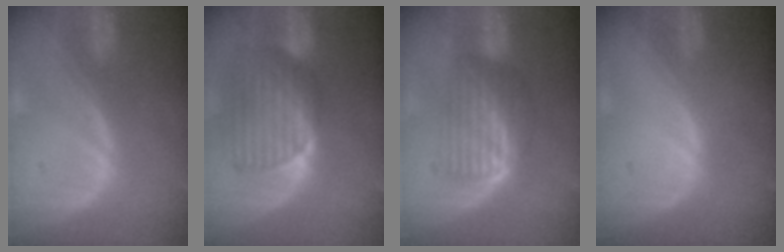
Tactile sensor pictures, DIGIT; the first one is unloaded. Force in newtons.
{"total": 9.0, "press": 8.4, "slide": 3.3}
{"total": 7.2, "press": 6.1, "slide": 4.0}
{"total": 0.0}